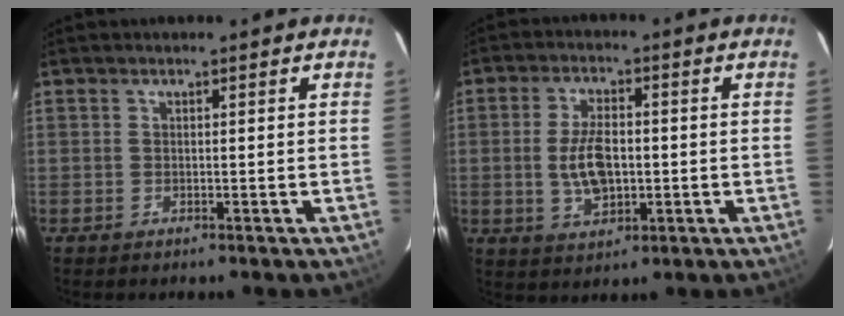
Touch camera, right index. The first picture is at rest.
{"total": 8.5, "force": [-0.7, 4.6, 7.1], "torque": [-0.139, 0.000, -0.007]}